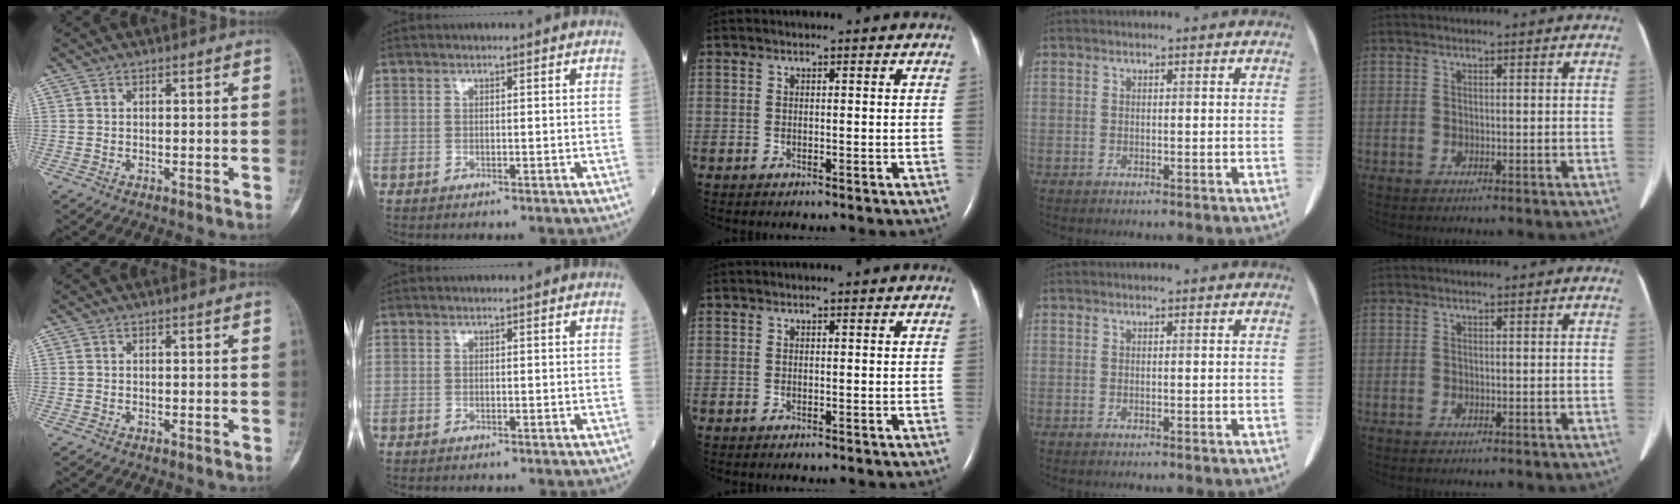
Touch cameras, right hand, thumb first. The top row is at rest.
{}